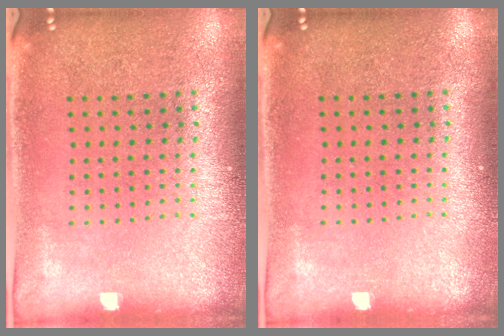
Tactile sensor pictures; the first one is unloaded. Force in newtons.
{"total": 0.0}